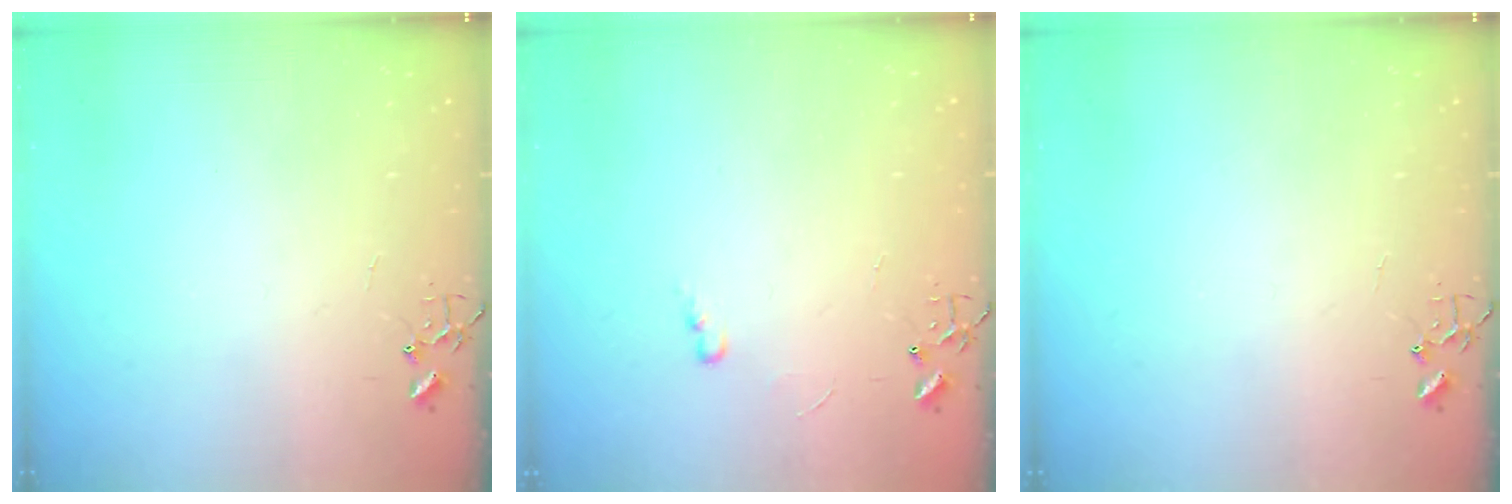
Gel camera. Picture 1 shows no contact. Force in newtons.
{"total": 4.0, "press": 3.9, "slide": 0.6}
{"total": 0.0}